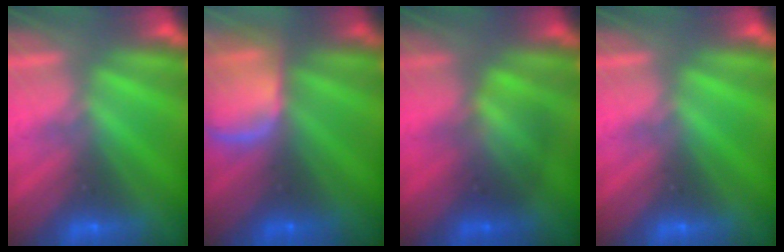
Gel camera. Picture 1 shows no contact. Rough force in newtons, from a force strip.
{"total": 8.2}
{"total": 2.1}
{"total": 0.0}